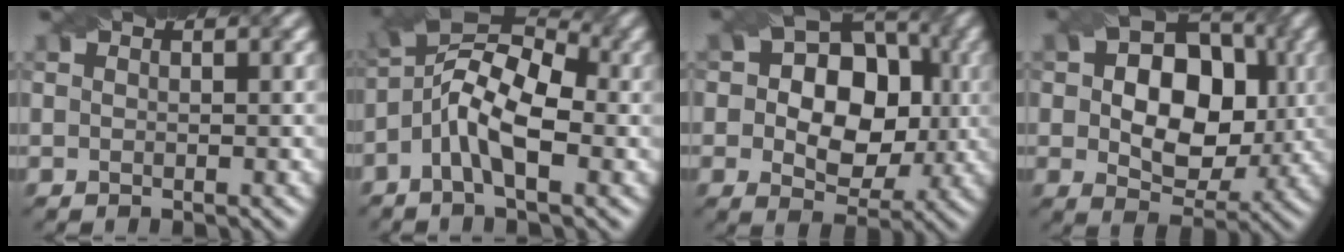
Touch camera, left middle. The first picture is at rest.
{"total": 7.6, "force": [-1.5, 3.1, 6.7], "torque": [-0.128, 0.025, -0.040]}
{"total": 10.1, "force": [0.6, 7.6, 6.6], "torque": [-0.077, 0.012, 0.002]}
{"total": 10.4, "force": [0.7, 7.4, 7.3], "torque": [-0.109, -0.002, 0.011]}